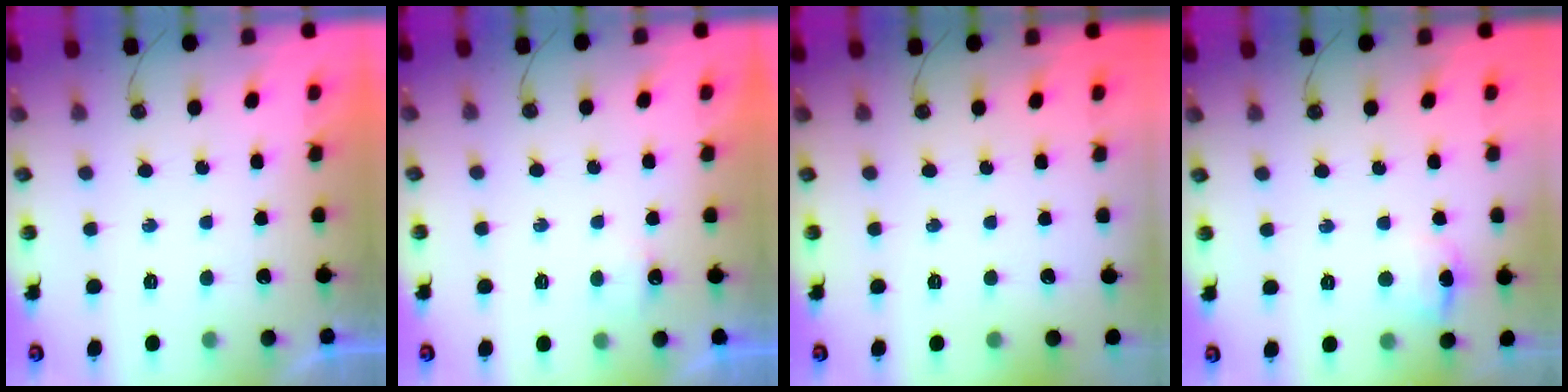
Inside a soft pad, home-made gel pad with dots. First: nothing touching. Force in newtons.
{"total": 2.8, "press": 2.8, "slide": 0.4}
{"total": 0.0}
{"total": 6.6, "press": 6.5, "slide": 1.2}